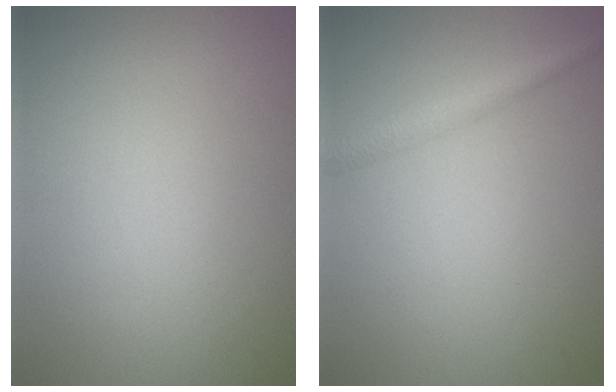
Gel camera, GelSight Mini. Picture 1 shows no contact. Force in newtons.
{"total": 2.2, "press": 2.2, "slide": 0.1}